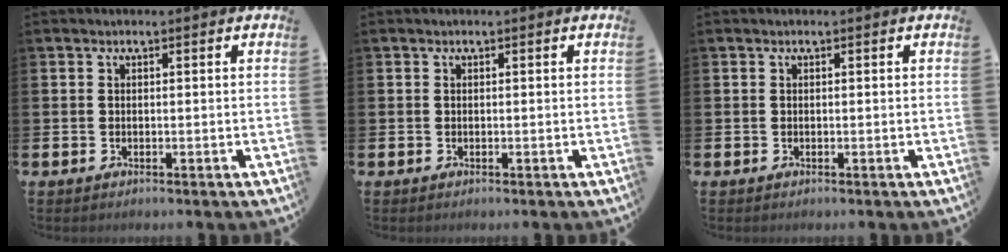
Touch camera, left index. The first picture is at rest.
{"total": 0.0}
{"total": 0.0}